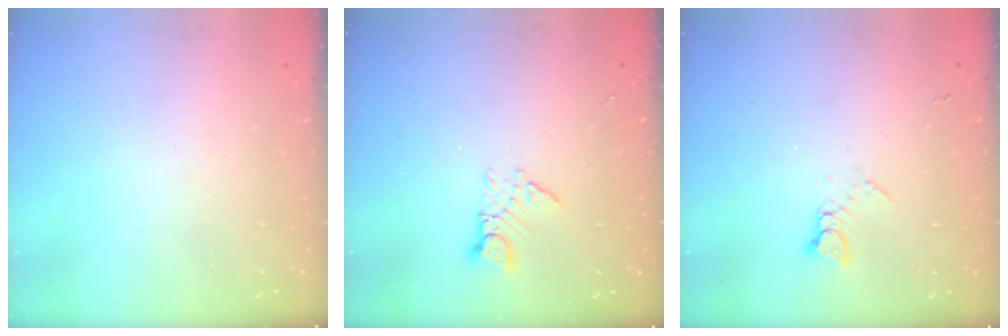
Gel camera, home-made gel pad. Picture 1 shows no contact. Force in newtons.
{"total": 3.9, "press": 3.9, "slide": 0.5}
{"total": 2.6, "press": 2.6, "slide": 0.3}